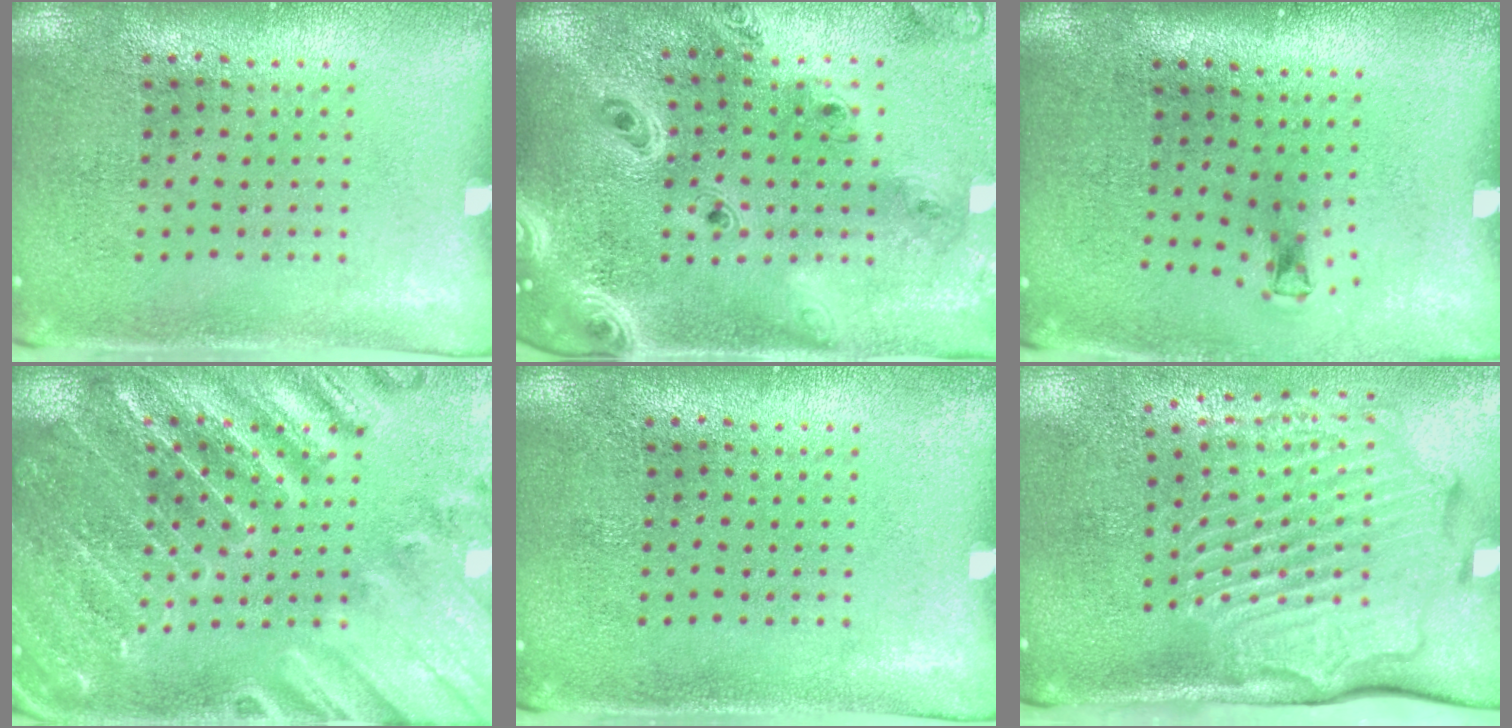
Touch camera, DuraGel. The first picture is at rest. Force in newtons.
{"total": 2.5, "press": 2.2, "slide": 1.2}
{"total": 0.7, "press": 0.4, "slide": 0.6}
{"total": 3.3, "press": 3.2, "slide": 0.8}
{"total": 0.0}
{"total": 2.8, "press": 2.2, "slide": 1.8}